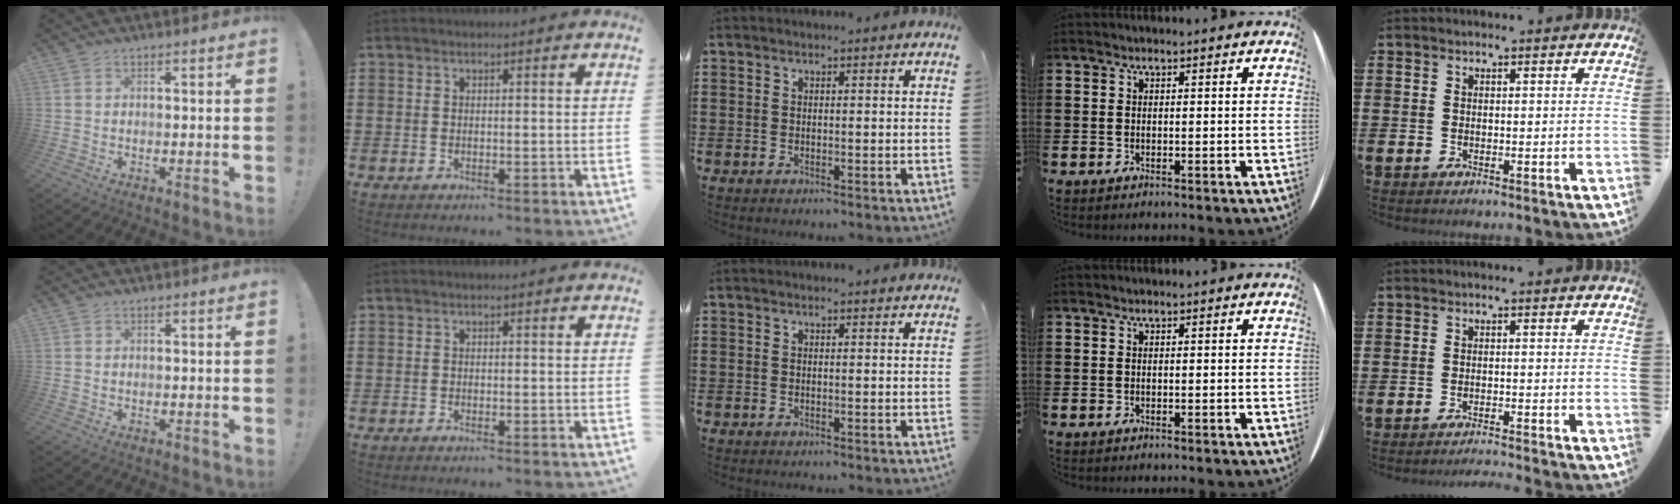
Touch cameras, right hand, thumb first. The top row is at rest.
{"little": {"total": 1.2, "force": [-1.1, -0.2, 0.0], "torque": [0.000, 0.002, -0.023]}}